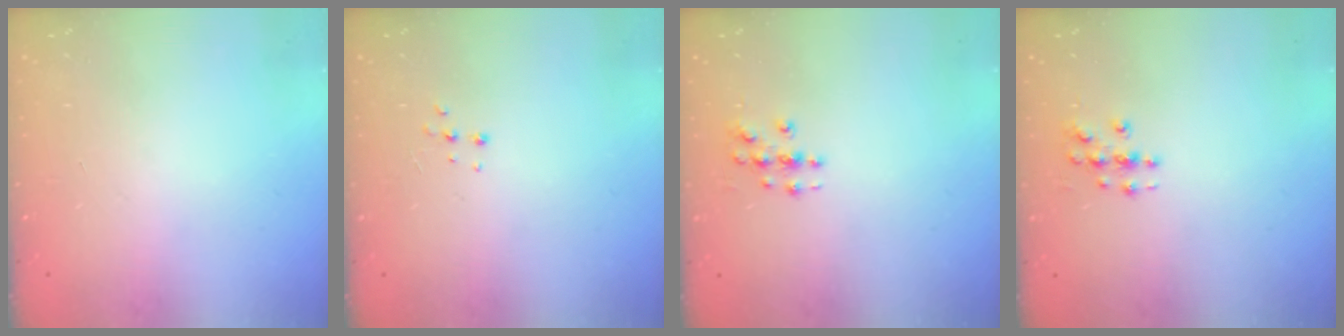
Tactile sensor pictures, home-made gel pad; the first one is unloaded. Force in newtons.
{"total": 4.6, "press": 4.5, "slide": 0.8}
{"total": 3.4, "press": 3.4, "slide": 0.2}
{"total": 3.4, "press": 3.4, "slide": 0.2}